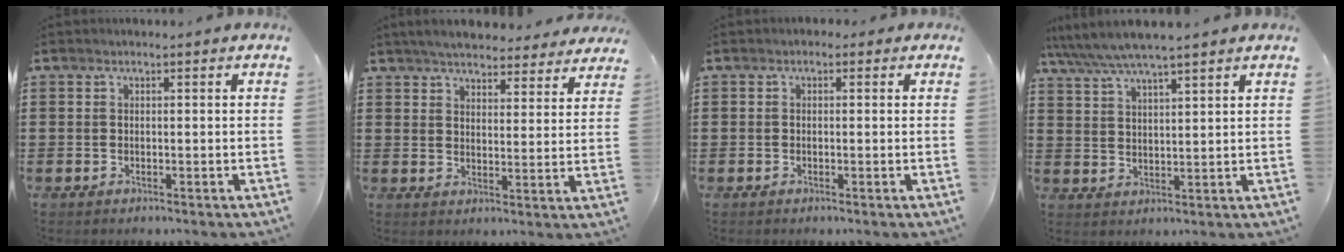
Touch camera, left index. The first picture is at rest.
{"total": 4.9, "force": [4.8, 0.5, 1.1], "torque": [-0.040, -0.019, 0.087]}
{"total": 0.8, "force": [-0.3, 0.6, 0.3], "torque": [-0.008, 0.003, -0.008]}
{"total": 5.6, "force": [4.9, 0.4, 2.6], "torque": [-0.066, -0.016, 0.086]}